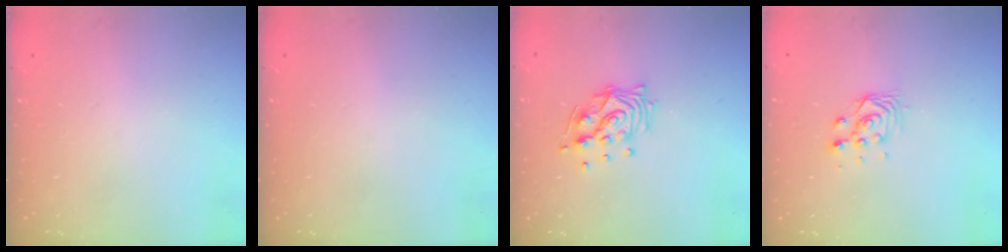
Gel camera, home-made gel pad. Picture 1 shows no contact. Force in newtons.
{"total": 0.0}
{"total": 11.5, "press": 11.5, "slide": 0.8}
{"total": 2.9, "press": 2.8, "slide": 0.8}